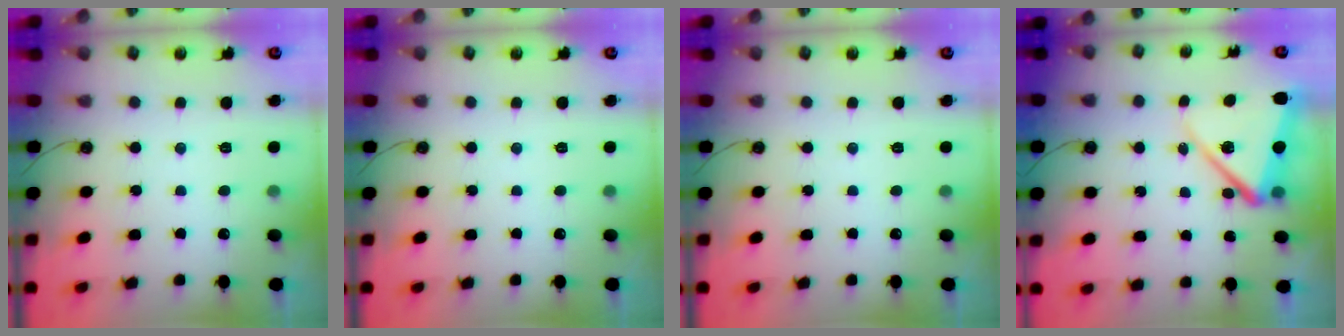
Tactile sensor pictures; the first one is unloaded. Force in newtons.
{"total": 0.0}
{"total": 0.0}
{"total": 12.3, "press": 12.2, "slide": 1.5}